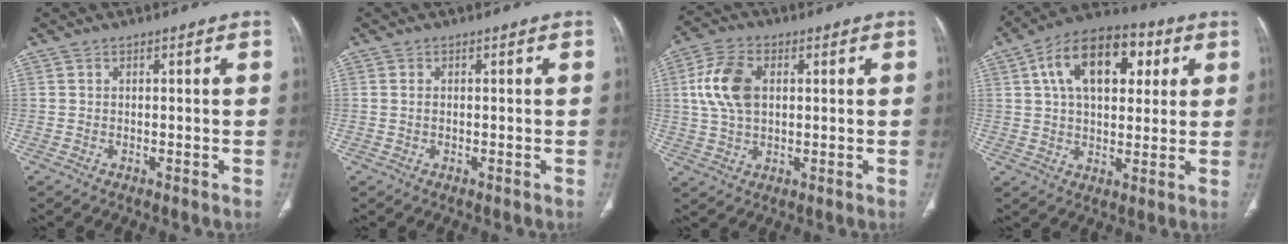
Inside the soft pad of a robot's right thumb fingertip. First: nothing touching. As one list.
[{"total": 0.9, "force": [0.1, 0.5, 0.7], "torque": [-0.018, 0.001, 0.003]}, {"total": 10.0, "force": [1.9, 6.3, 7.6], "torque": [-0.155, 0.008, 0.037]}, {"total": 17.5, "force": [5.6, 10.1, 13.1], "torque": [-0.183, 0.009, 0.083]}]